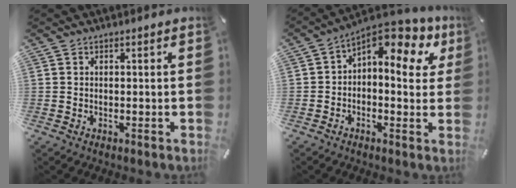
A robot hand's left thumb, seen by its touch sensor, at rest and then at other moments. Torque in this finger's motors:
{"motor_torque": [0.53, 0.46, 0.78, 0.34, 0.06]}